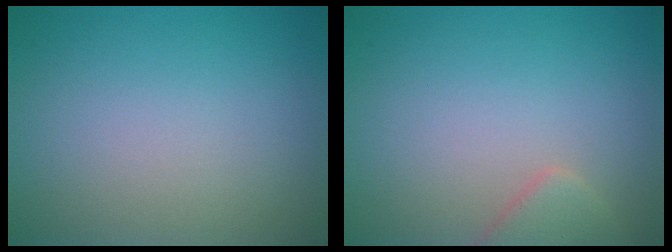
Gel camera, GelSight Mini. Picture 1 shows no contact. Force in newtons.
{"total": 2.1, "press": 2.1, "slide": 0.2}